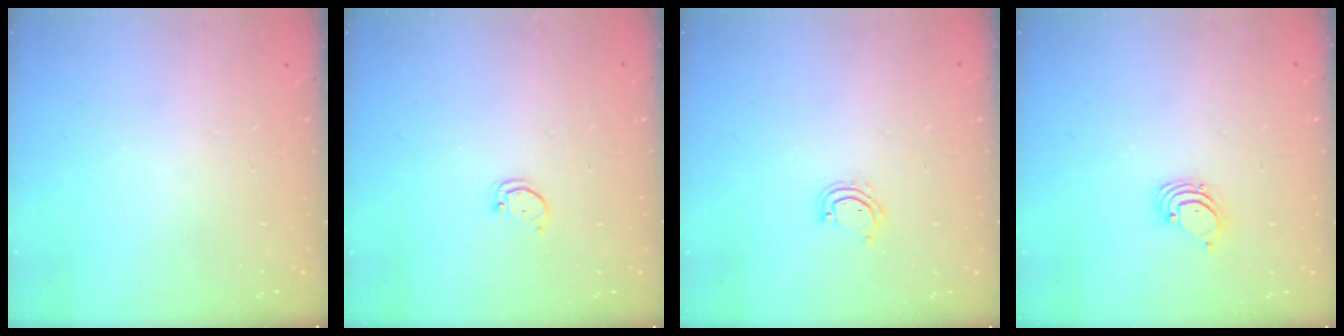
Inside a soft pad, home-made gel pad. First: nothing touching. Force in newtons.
{"total": 1.8, "press": 1.8, "slide": 0.1}
{"total": 4.0, "press": 4.0, "slide": 0.3}
{"total": 1.5, "press": 1.5, "slide": 0.1}